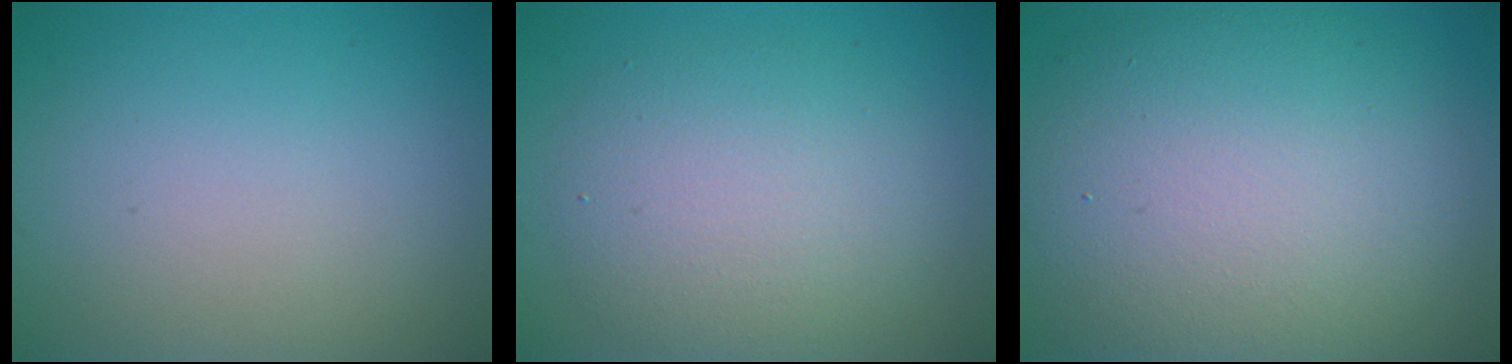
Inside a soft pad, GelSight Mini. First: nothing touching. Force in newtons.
{"total": 5.5, "press": 5.4, "slide": 0.4}
{"total": 12.3, "press": 12.2, "slide": 1.0}